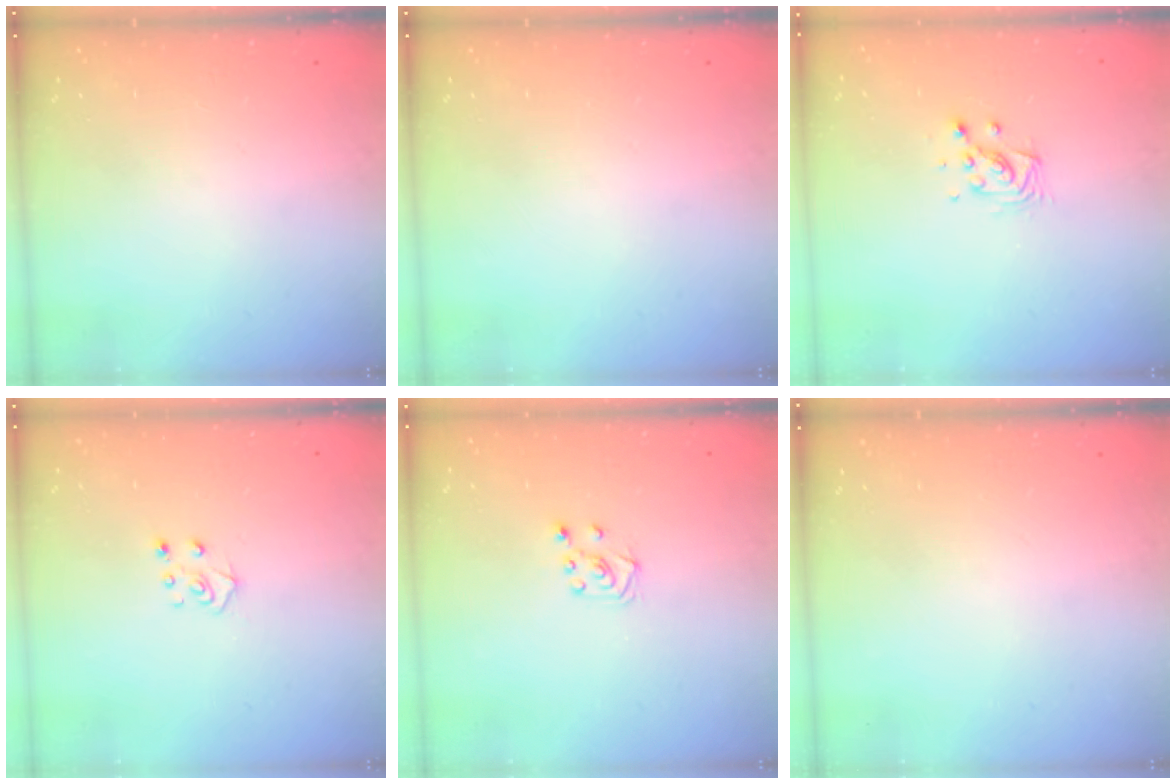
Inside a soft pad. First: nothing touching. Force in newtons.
{"total": 0.0}
{"total": 5.2, "press": 5.2, "slide": 0.1}
{"total": 4.8, "press": 4.8, "slide": 0.4}
{"total": 5.1, "press": 5.1, "slide": 0.5}
{"total": 0.0}